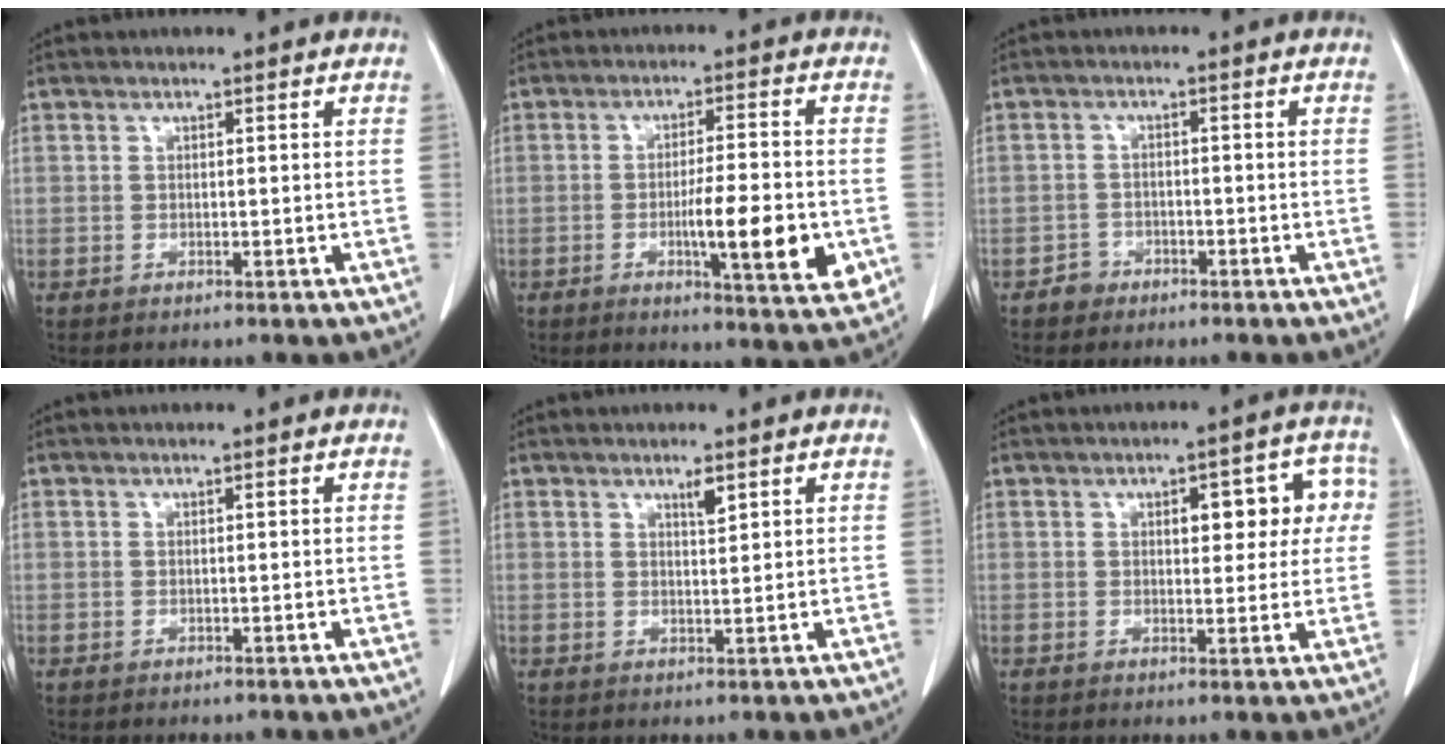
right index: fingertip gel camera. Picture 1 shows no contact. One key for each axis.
{"total": 11.4, "fx": -2.8, "fy": 1.5, "fz": 11.0, "tx": -0.157, "ty": -0.014, "tz": -0.040}
{"total": 2.2, "fx": -1.5, "fy": 1.7, "fz": -0.1, "tx": 0.001, "ty": 0.009, "tz": -0.030}
{"total": 0.0}
{"total": 1.8, "fx": 1.2, "fy": 0.2, "fz": 1.3, "tx": -0.026, "ty": -0.003, "tz": 0.023}
{"total": 7.8, "fx": 2.0, "fy": 3.5, "fz": 6.7, "tx": -0.067, "ty": 0.029, "tz": 0.023}